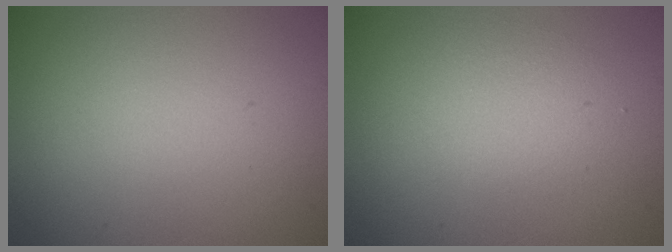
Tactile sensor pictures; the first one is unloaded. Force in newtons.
{"total": 2.0, "press": 2.0, "slide": 0.1}